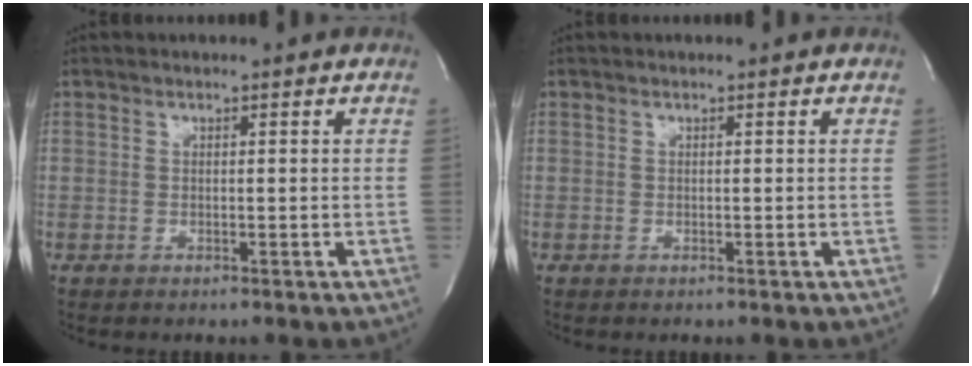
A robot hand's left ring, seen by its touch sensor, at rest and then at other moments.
{"total": 0.0}